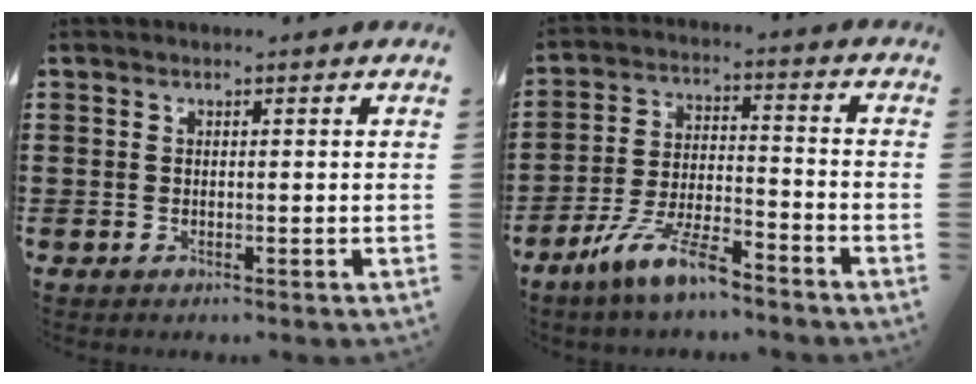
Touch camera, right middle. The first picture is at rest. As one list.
[{"total": 9.1, "force": [-7.4, 1.6, 5.2], "torque": [-0.115, 0.001, -0.145]}]